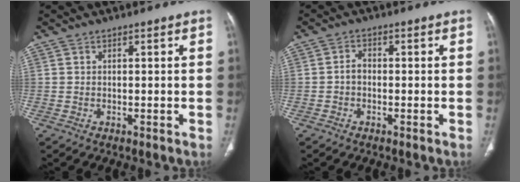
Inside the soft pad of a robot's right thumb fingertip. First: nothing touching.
{"total": 2.0, "force": [-0.5, 1.4, 1.4], "torque": [-0.020, 0.009, -0.013]}